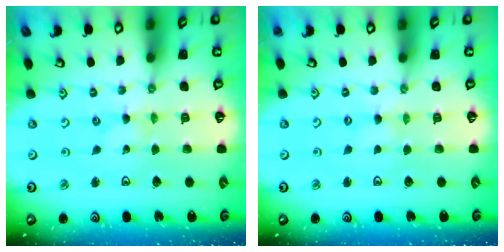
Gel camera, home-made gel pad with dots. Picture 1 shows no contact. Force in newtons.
{"total": 1.1, "press": 1.1, "slide": 0.2}